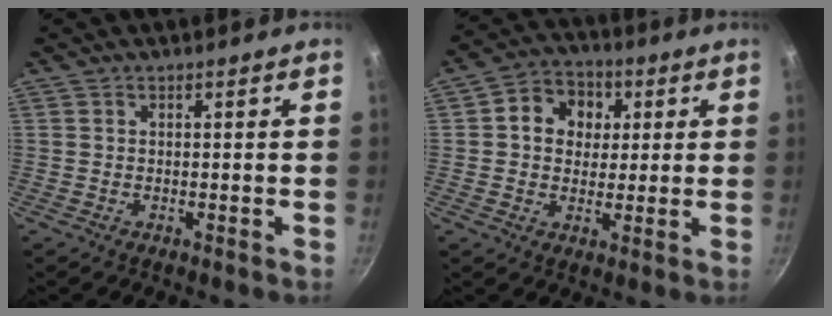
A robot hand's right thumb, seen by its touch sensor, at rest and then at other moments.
{"total": 9.7, "force": [2.4, 8.1, 4.8], "torque": [-0.047, 0.005, 0.024]}